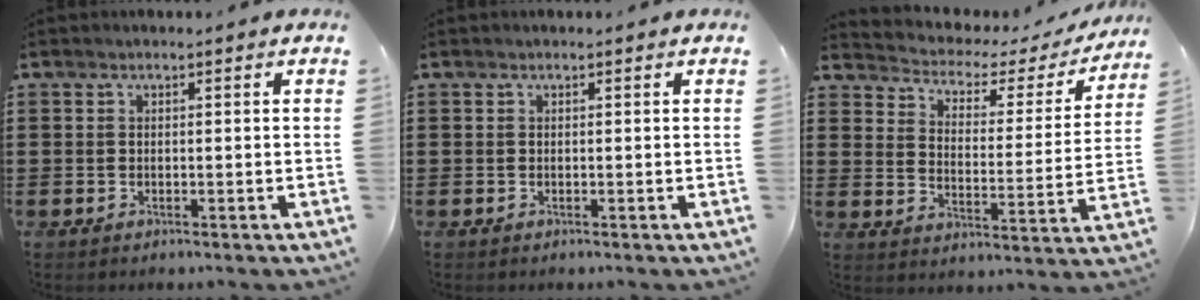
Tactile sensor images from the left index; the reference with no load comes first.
{"total": 0.0}
{"total": 2.8, "force": [2.3, 1.4, 0.8], "torque": [-0.037, -0.021, 0.029]}